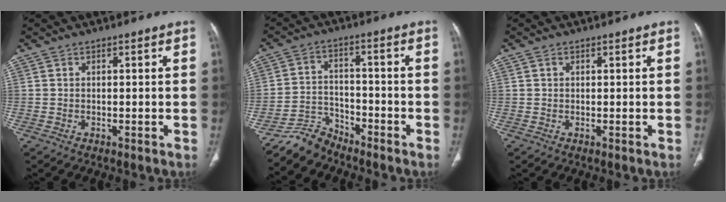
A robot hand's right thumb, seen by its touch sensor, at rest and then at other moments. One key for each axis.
{"total": 5.7, "fx": -5.4, "fy": 1.9, "fz": -0.4, "tx": 0.017, "ty": 0.041, "tz": -0.108}
{"total": 0.6, "fx": 0.3, "fy": 0.5, "fz": 0.3, "tx": -0.002, "ty": 0.000, "tz": 0.004}